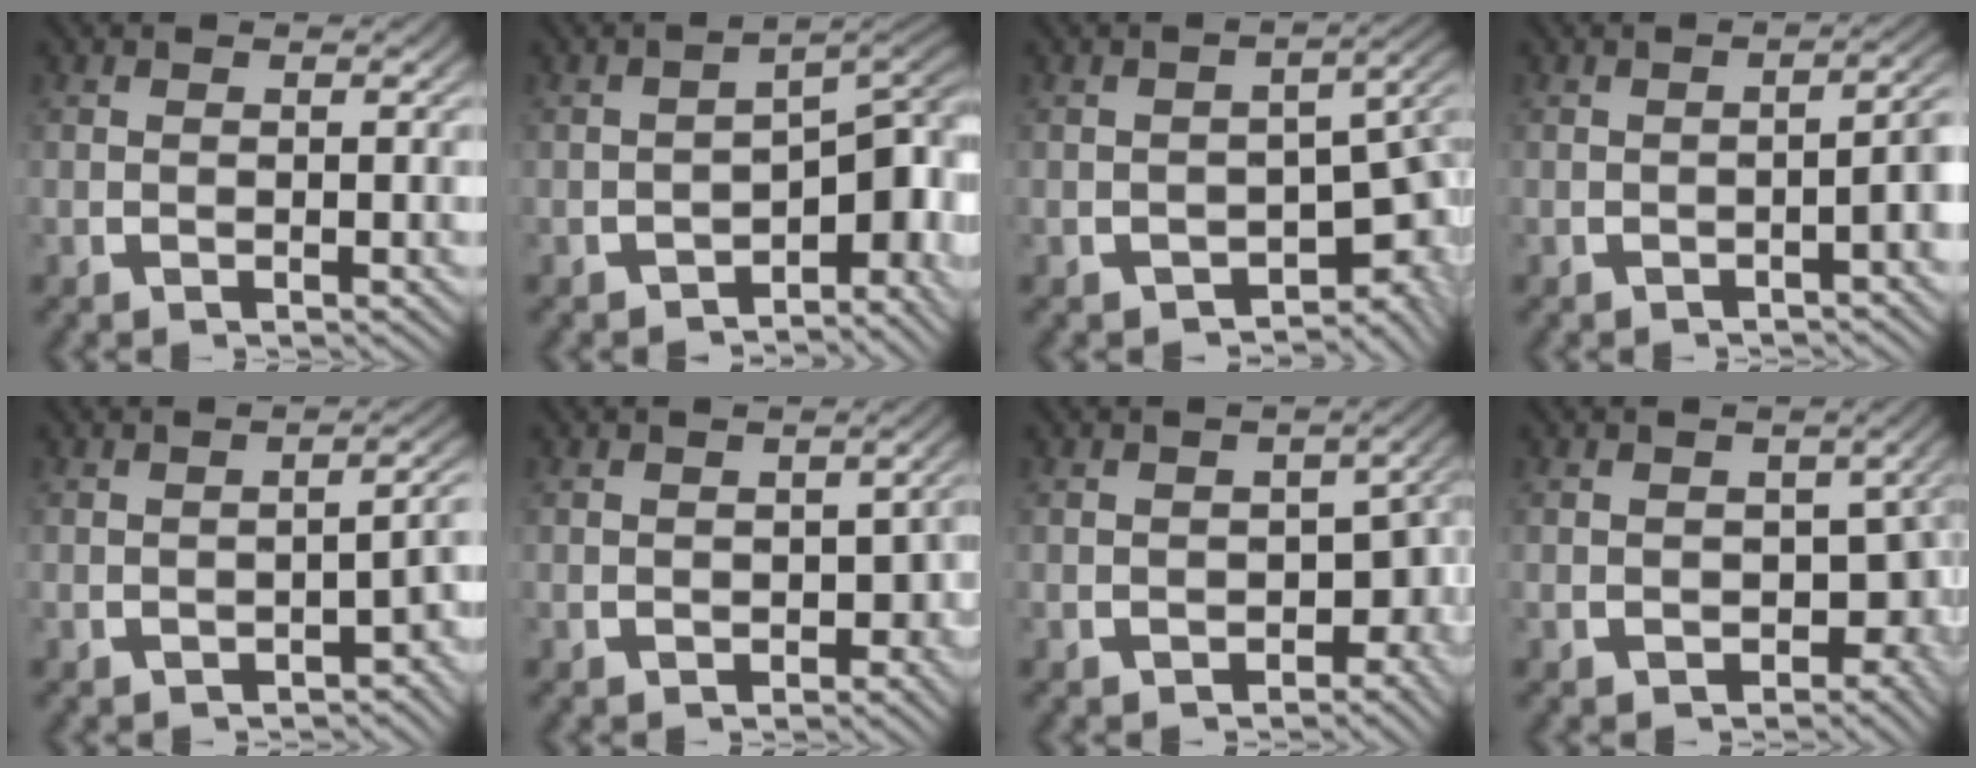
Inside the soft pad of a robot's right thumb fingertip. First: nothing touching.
{"total": 7.1, "force": [-2.0, 3.5, 5.9], "torque": [-0.074, -0.014, -0.025]}
{"total": 7.5, "force": [-1.9, 4.8, 5.4], "torque": [-0.068, -0.020, -0.016]}
{"total": 4.0, "force": [-1.0, 1.2, 3.7], "torque": [-0.039, 0.008, -0.014]}
{"total": 3.5, "force": [-2.3, 1.1, 2.4], "torque": [-0.030, -0.002, -0.026]}
{"total": 2.3, "force": [-1.2, 1.5, 1.2], "torque": [-0.016, -0.014, -0.011]}
{"total": 4.5, "force": [-1.6, 3.0, 3.0], "torque": [-0.036, -0.020, -0.012]}
{"total": 4.8, "force": [-1.0, 3.3, 3.3], "torque": [-0.037, -0.027, -0.003]}